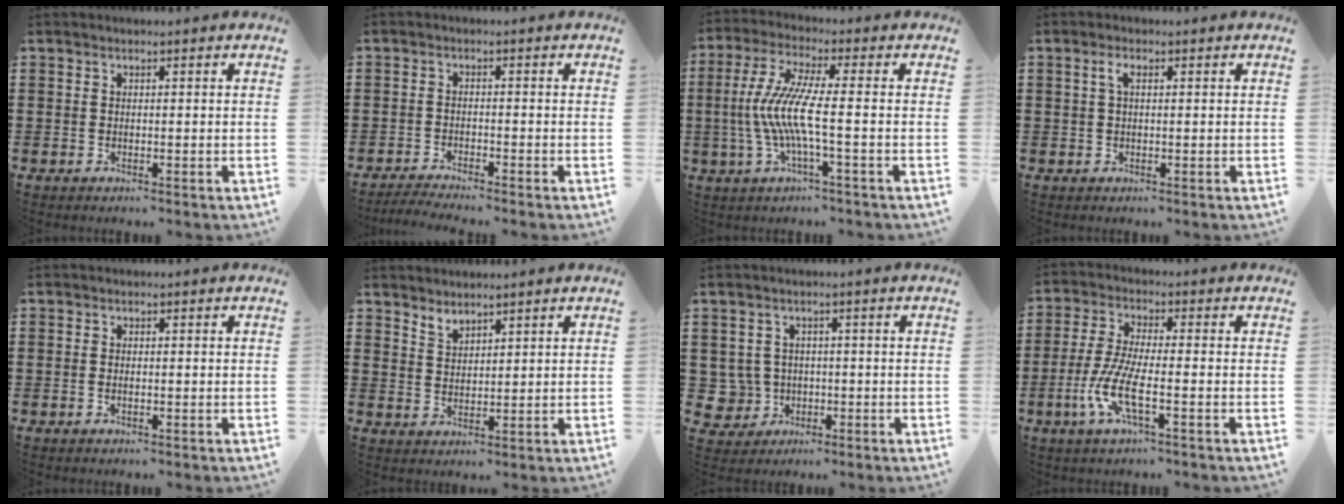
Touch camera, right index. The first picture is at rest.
{"total": 2.1, "force": [-2.1, -0.2, 0.3], "torque": [-0.006, 0.001, -0.043]}
{"total": 8.9, "force": [-1.7, 0.8, 8.7], "torque": [-0.201, -0.021, -0.045]}
{"total": 1.8, "force": [0.5, 0.7, 1.6], "torque": [-0.035, 0.006, 0.007]}
{"total": 0.5, "force": [-0.1, 0.2, 0.5], "torque": [-0.012, -0.003, -0.001]}
{"total": 2.4, "force": [2.3, 0.7, 0.0], "torque": [-0.007, -0.001, 0.044]}
{"total": 3.7, "force": [-0.3, 3.7, 0.5], "torque": [-0.043, 0.004, -0.012]}
{"total": 7.5, "force": [-2.9, 1.5, 6.7], "torque": [-0.161, -0.018, -0.063]}